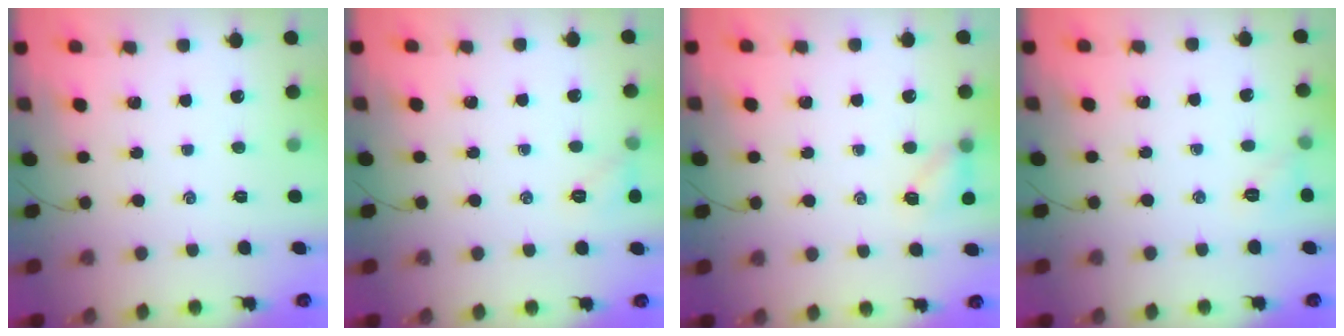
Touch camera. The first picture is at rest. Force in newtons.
{"total": 5.2, "press": 5.0, "slide": 1.4}
{"total": 5.6, "press": 5.4, "slide": 1.7}
{"total": 5.5, "press": 5.3, "slide": 1.5}